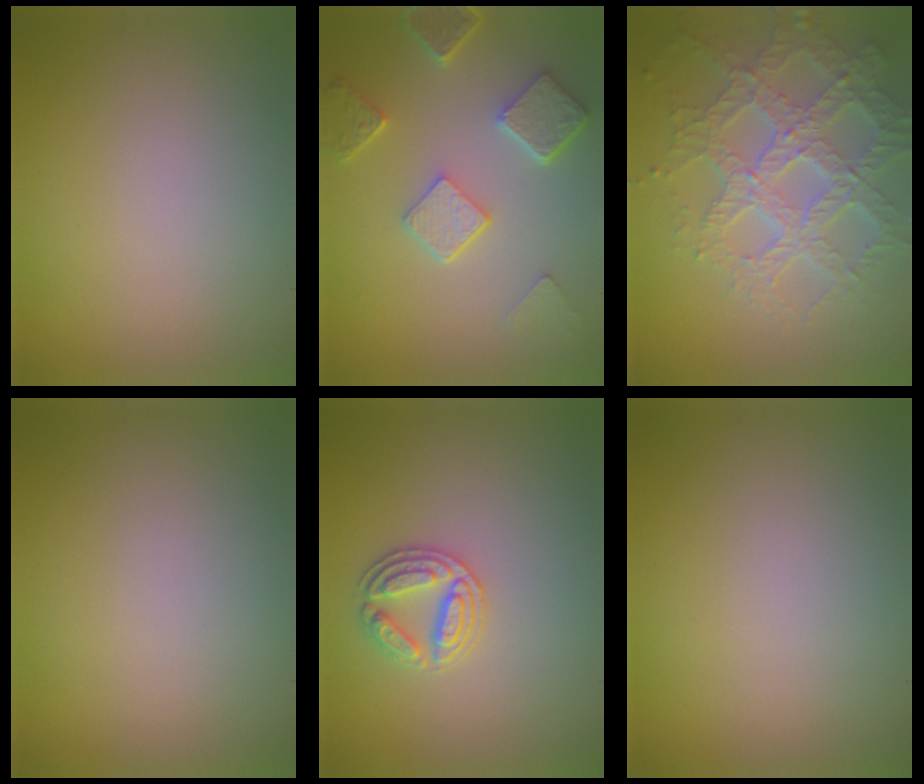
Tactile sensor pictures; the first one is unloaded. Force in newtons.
{"total": 4.8, "press": 3.7, "slide": 3.0}
{"total": 7.2, "press": 5.2, "slide": 5.0}
{"total": 0.0}
{"total": 2.8, "press": 2.8, "slide": 0.2}
{"total": 0.0}